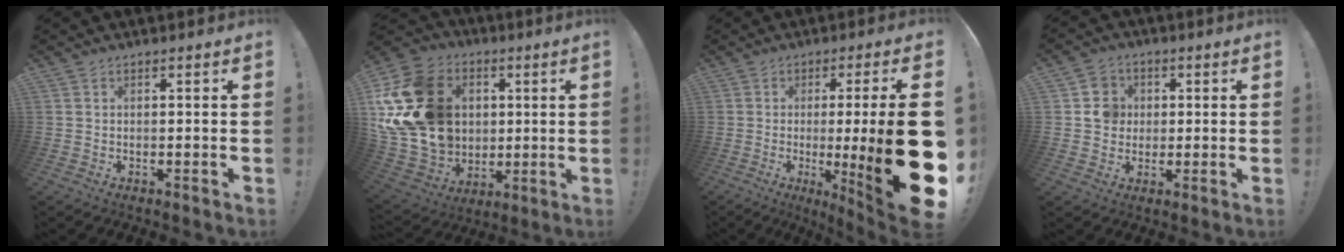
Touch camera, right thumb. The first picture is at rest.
{"total": 24.8, "force": [4.3, 20.1, 14.0], "torque": [-0.272, -0.010, 0.115]}
{"total": 22.5, "force": [-1.9, 1.2, 22.4], "torque": [-0.322, -0.031, -0.015]}
{"total": 7.1, "force": [0.8, 6.9, 1.6], "torque": [-0.017, 0.000, 0.017]}